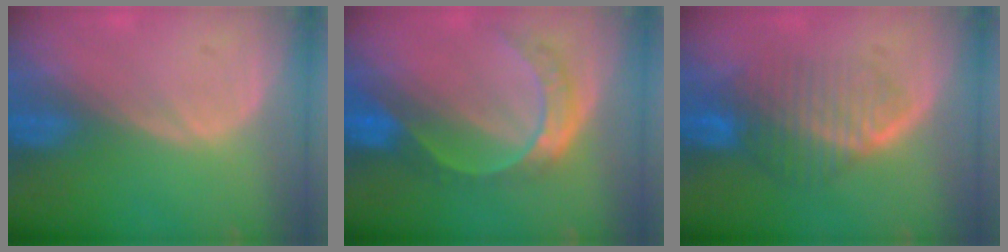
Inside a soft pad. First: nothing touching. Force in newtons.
{"total": 7.7, "press": 6.4, "slide": 4.3}
{"total": 7.6, "press": 6.9, "slide": 3.2}